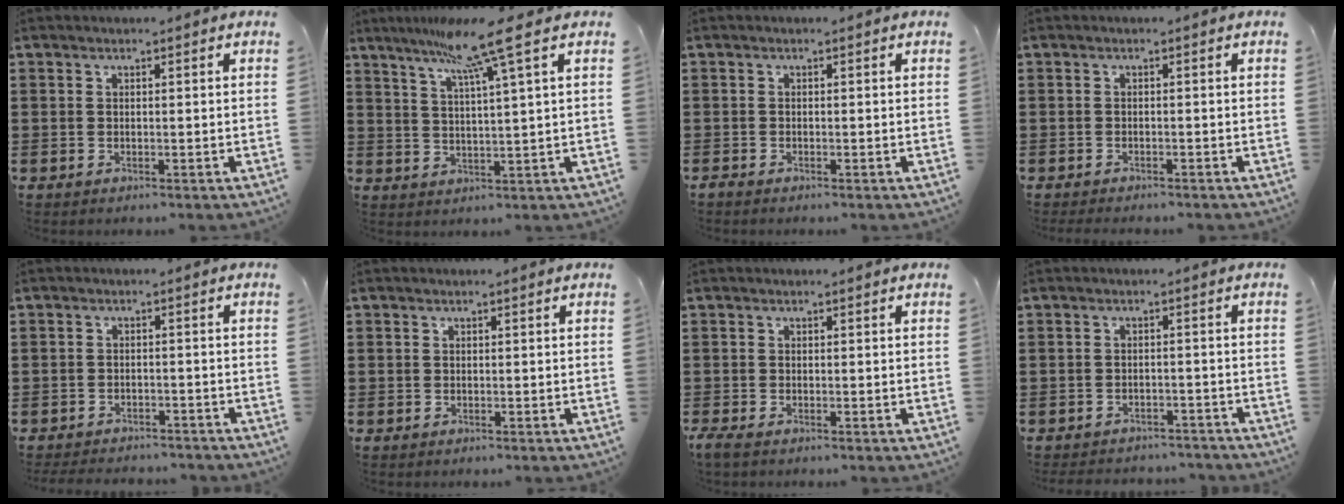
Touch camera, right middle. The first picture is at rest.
{"total": 10.2, "force": [6.5, -0.4, 7.9], "torque": [-0.160, -0.012, 0.106]}
{"total": 0.5, "force": [-0.5, 0.1, 0.2], "torque": [-0.006, -0.005, -0.009]}
{"total": 0.9, "force": [-0.9, 0.0, 0.1], "torque": [-0.004, -0.002, -0.018]}
{"total": 2.8, "force": [-2.8, 0.4, -0.2], "torque": [-0.003, -0.001, -0.062]}
{"total": 0.9, "force": [-0.3, 0.8, 0.1], "torque": [-0.005, 0.001, -0.006]}
{"total": 1.0, "force": [-0.8, 0.2, 0.7], "torque": [-0.023, -0.007, -0.016]}
{"total": 2.6, "force": [-2.6, 0.4, -0.3], "torque": [-0.003, 0.000, -0.058]}